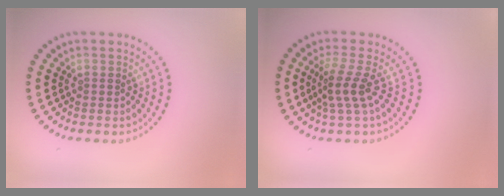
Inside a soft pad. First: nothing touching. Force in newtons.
{"total": 2.7, "press": 1.9, "slide": 1.8}